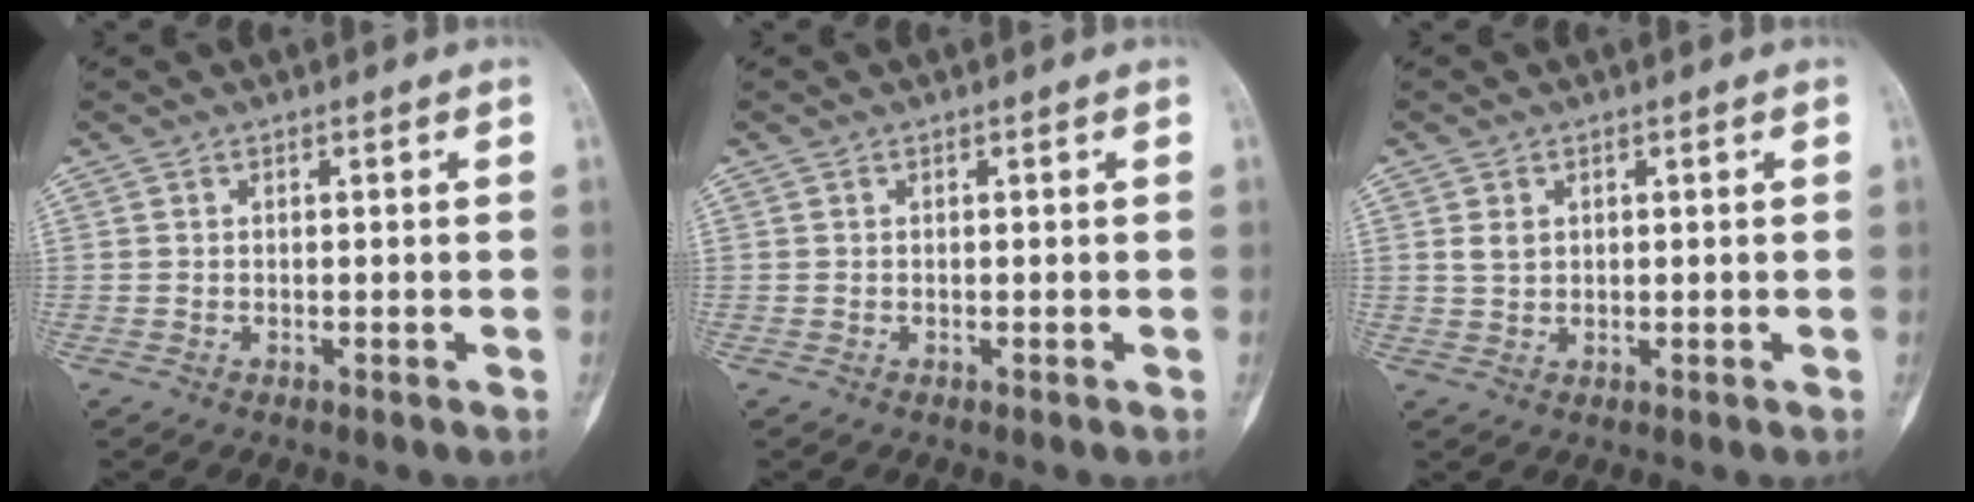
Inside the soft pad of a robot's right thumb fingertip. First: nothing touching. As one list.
[{"total": 0.0}, {"total": 2.1, "force": [0.7, 1.6, 1.3], "torque": [-0.019, -0.002, 0.019]}]